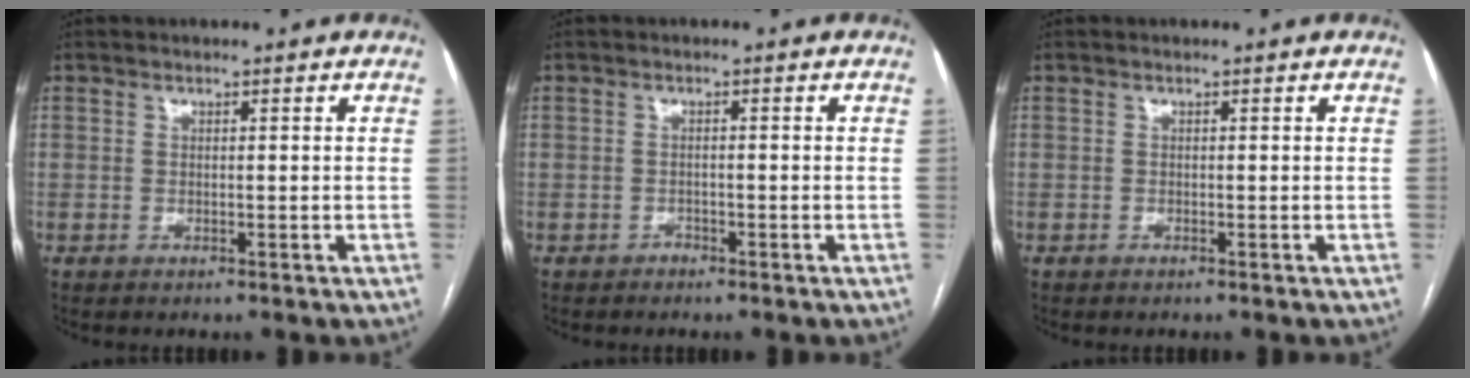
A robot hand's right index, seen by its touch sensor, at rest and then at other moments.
{"total": 0.8, "force": [-0.7, 0.5, 0.0], "torque": [0.002, 0.002, -0.015]}
{"total": 0.0}